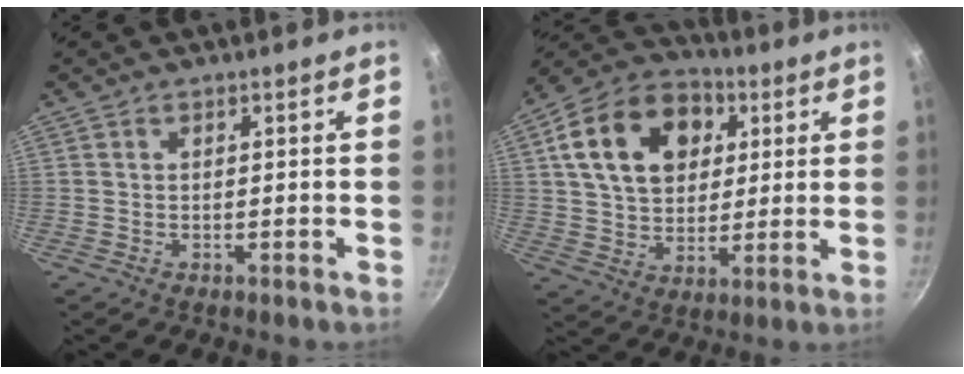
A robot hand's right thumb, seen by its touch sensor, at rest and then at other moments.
{"total": 19.3, "force": [5.6, 13.9, 12.2], "torque": [-0.186, 0.009, 0.085]}